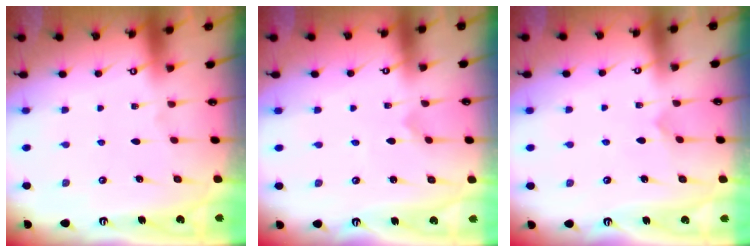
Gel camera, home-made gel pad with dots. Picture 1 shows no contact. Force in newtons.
{"total": 0.0}
{"total": 2.7, "press": 2.7, "slide": 0.3}